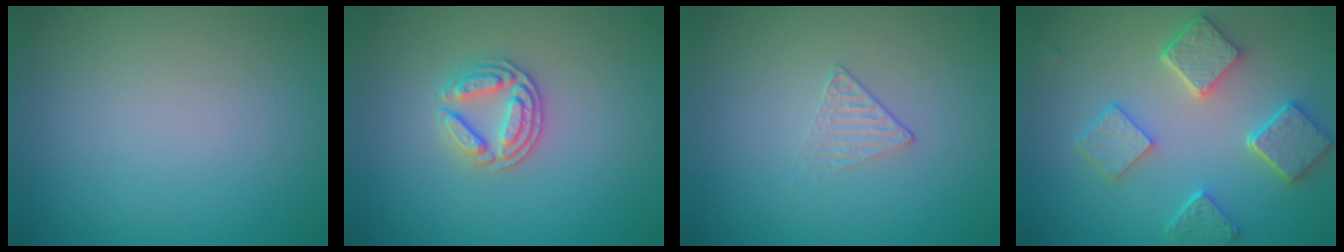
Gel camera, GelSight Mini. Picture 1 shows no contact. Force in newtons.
{"total": 2.8, "press": 2.7, "slide": 0.7}
{"total": 1.1, "press": 0.5, "slide": 1.0}
{"total": 5.5, "press": 4.4, "slide": 3.2}